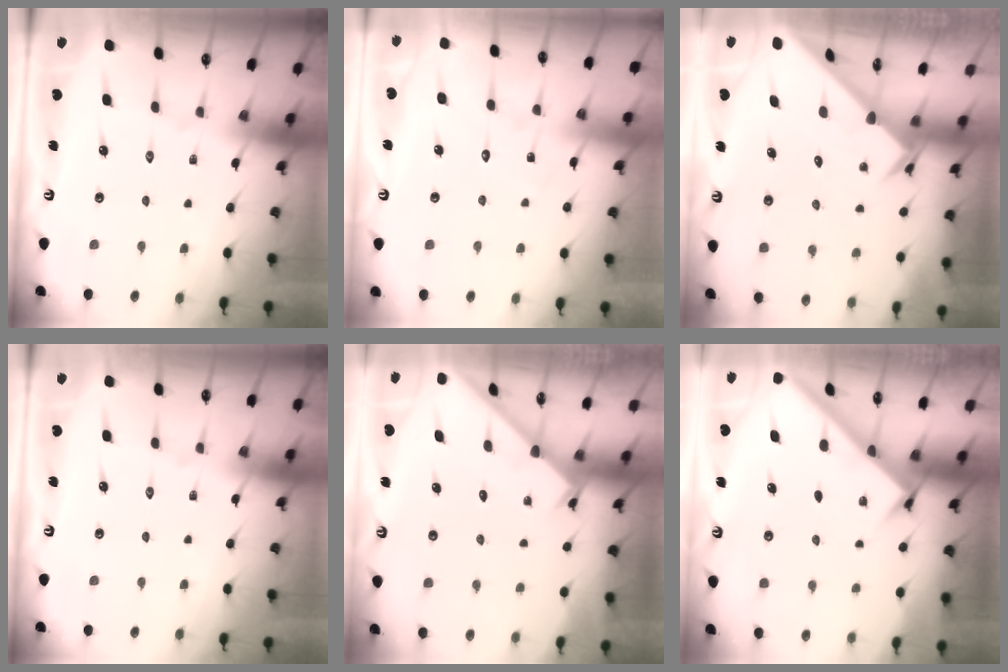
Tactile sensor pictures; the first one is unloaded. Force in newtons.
{"total": 6.4, "press": 6.4, "slide": 0.4}
{"total": 2.6, "press": 2.6, "slide": 0.2}
{"total": 0.0}
{"total": 2.3, "press": 2.3, "slide": 0.2}
{"total": 2.9, "press": 2.8, "slide": 0.3}